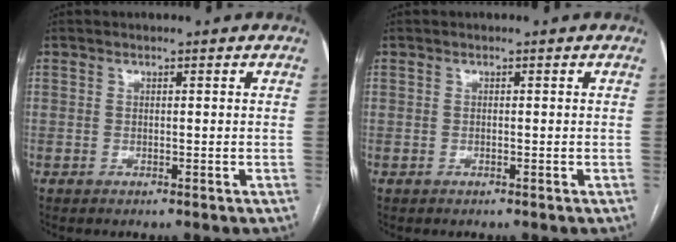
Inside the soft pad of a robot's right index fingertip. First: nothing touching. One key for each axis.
{"total": 0.0}